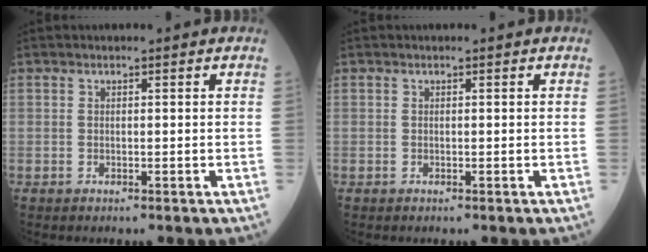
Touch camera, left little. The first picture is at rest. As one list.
[{"total": 0.0}]